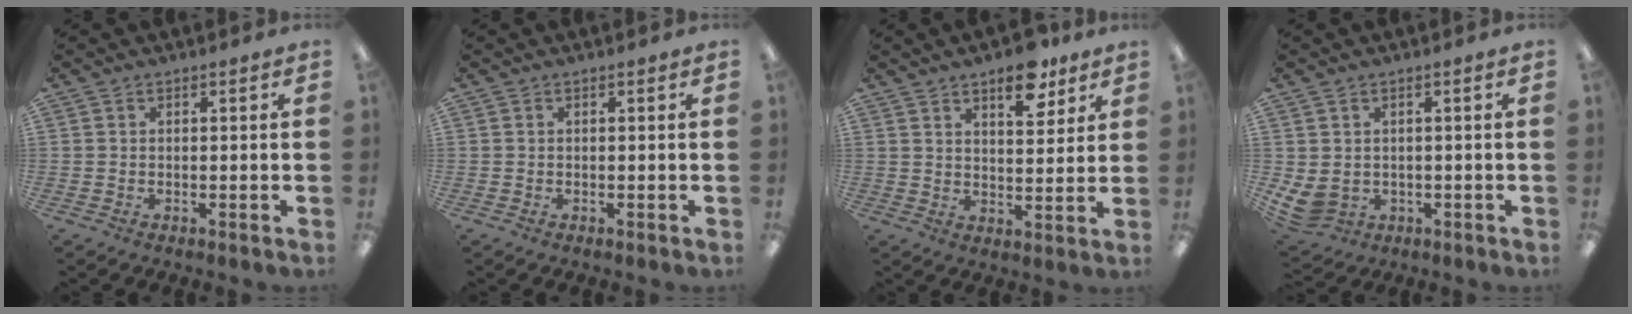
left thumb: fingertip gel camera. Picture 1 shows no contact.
{"total": 0.0}
{"total": 9.6, "force": [6.7, 4.0, 5.6], "torque": [-0.060, -0.039, 0.110]}
{"total": 4.6, "force": [0.3, 3.9, 2.5], "torque": [-0.066, 0.001, 0.007]}